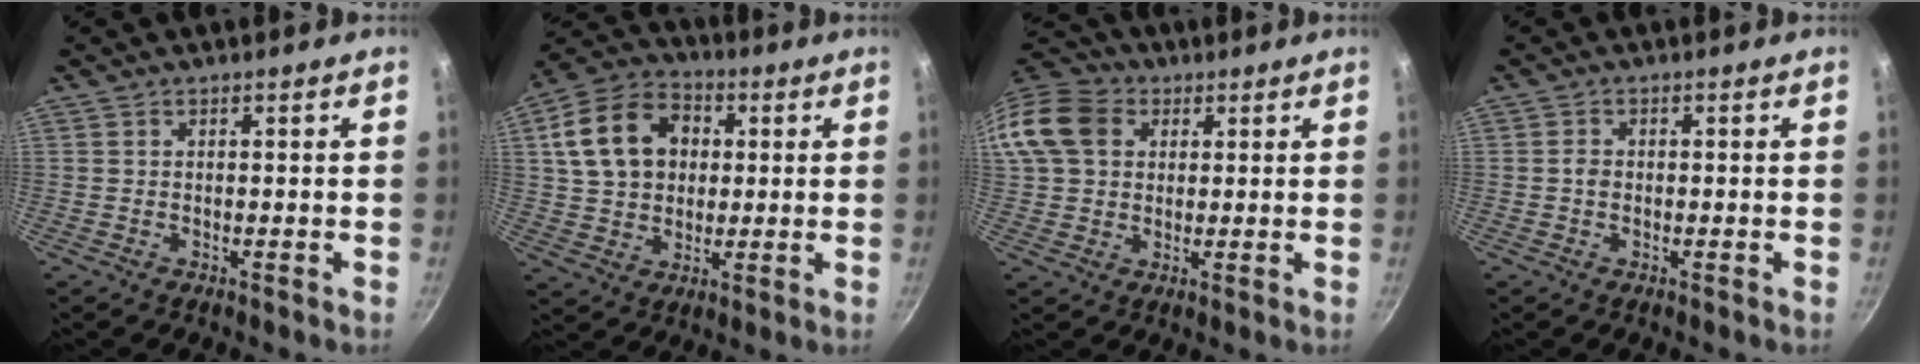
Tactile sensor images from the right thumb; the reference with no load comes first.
{"total": 15.9, "force": [3.5, 12.1, 9.6], "torque": [-0.146, 0.018, 0.052]}
{"total": 14.2, "force": [3.9, 11.3, 7.7], "torque": [-0.153, 0.022, 0.058]}
{"total": 1.5, "force": [-0.1, 1.3, 0.9], "torque": [-0.014, 0.006, -0.003]}